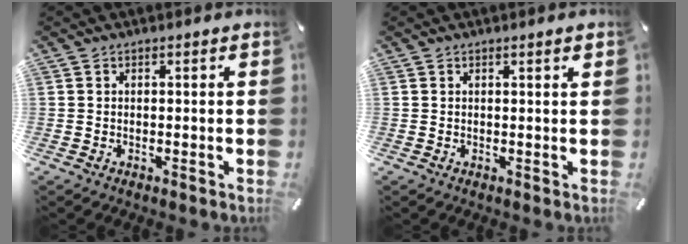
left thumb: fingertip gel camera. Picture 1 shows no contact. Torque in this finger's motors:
{"motor_torque": [-0.16, -0.11, 0.02, 0.00, -0.01]}